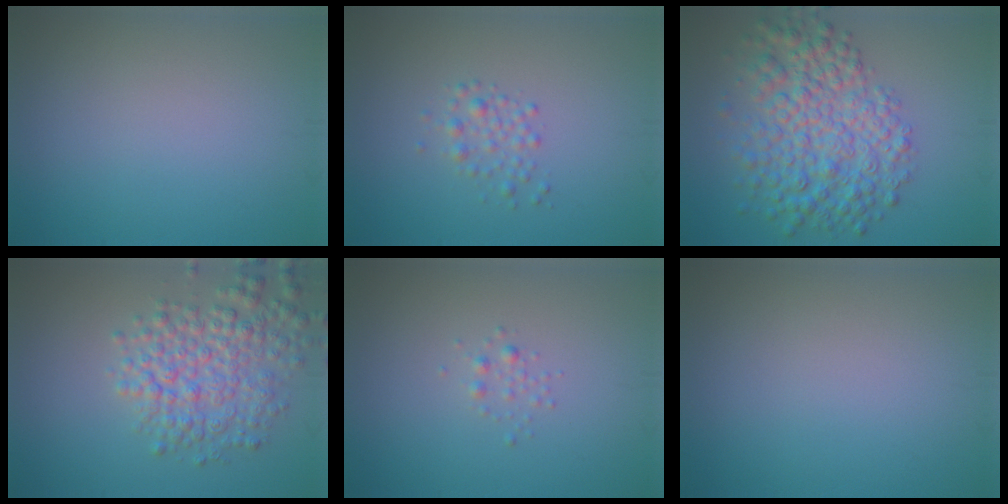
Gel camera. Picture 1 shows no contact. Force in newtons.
{"total": 1.6, "press": 1.6, "slide": 0.0}
{"total": 7.4, "press": 7.4, "slide": 0.2}
{"total": 5.5, "press": 5.5, "slide": 0.2}
{"total": 0.8, "press": 0.8, "slide": 0.0}
{"total": 0.0}